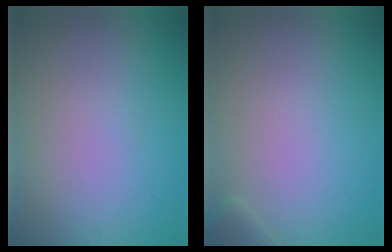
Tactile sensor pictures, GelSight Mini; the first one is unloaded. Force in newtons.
{"total": 1.2, "press": 1.2, "slide": 0.2}